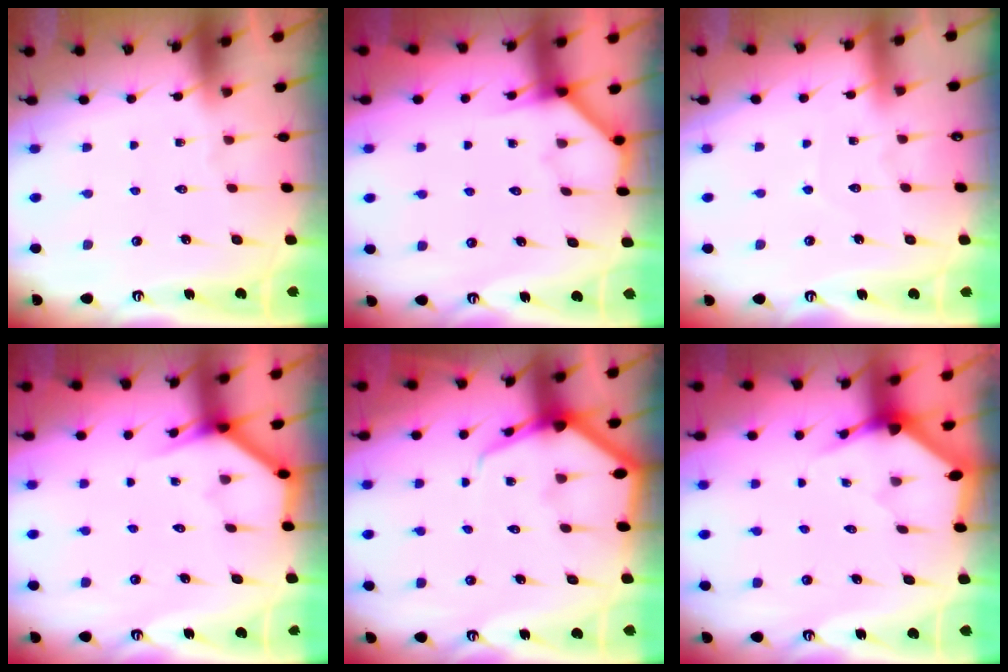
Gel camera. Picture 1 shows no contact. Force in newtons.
{"total": 3.9, "press": 3.8, "slide": 0.5}
{"total": 2.8, "press": 2.7, "slide": 0.4}
{"total": 3.8, "press": 3.8, "slide": 0.3}
{"total": 6.9, "press": 6.8, "slide": 0.7}
{"total": 3.2, "press": 3.2, "slide": 0.2}